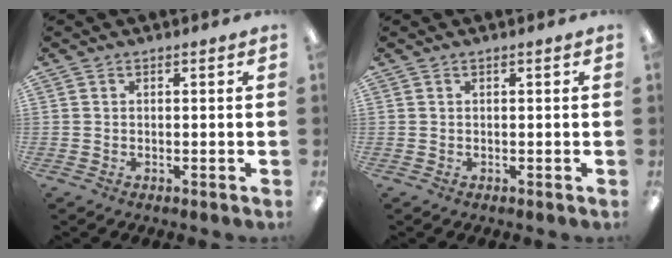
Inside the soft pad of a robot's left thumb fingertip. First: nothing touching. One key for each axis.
{"total": 0.0}